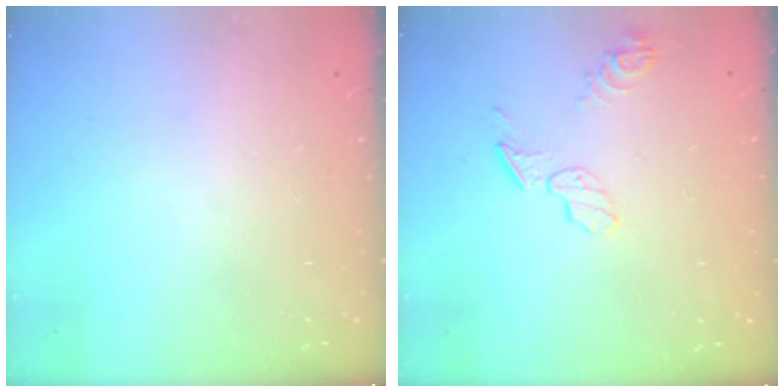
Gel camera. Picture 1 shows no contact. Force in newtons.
{"total": 7.4, "press": 7.4, "slide": 0.2}